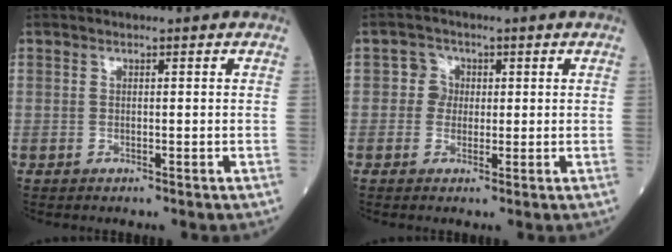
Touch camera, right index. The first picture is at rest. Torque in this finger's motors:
{"motor_torque": [0.11, 0.07, 0.07, 0.01]}